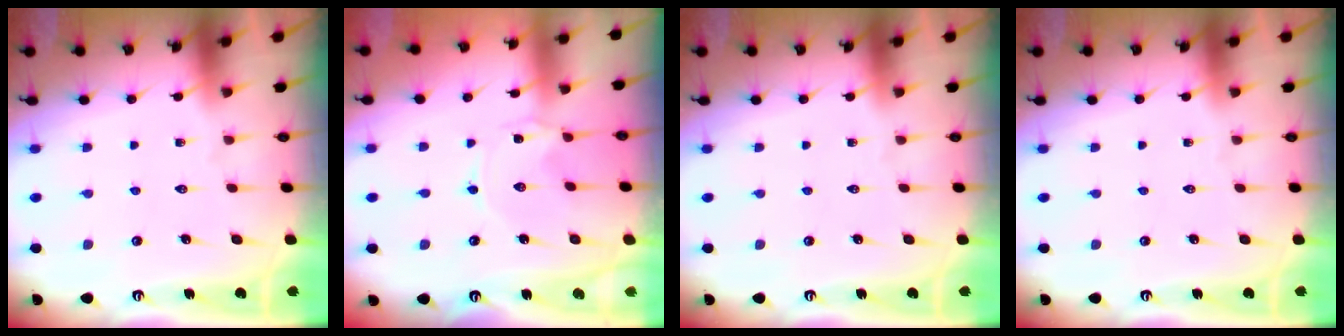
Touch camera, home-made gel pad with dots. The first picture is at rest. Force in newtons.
{"total": 0.0}
{"total": 0.0}
{"total": 0.0}